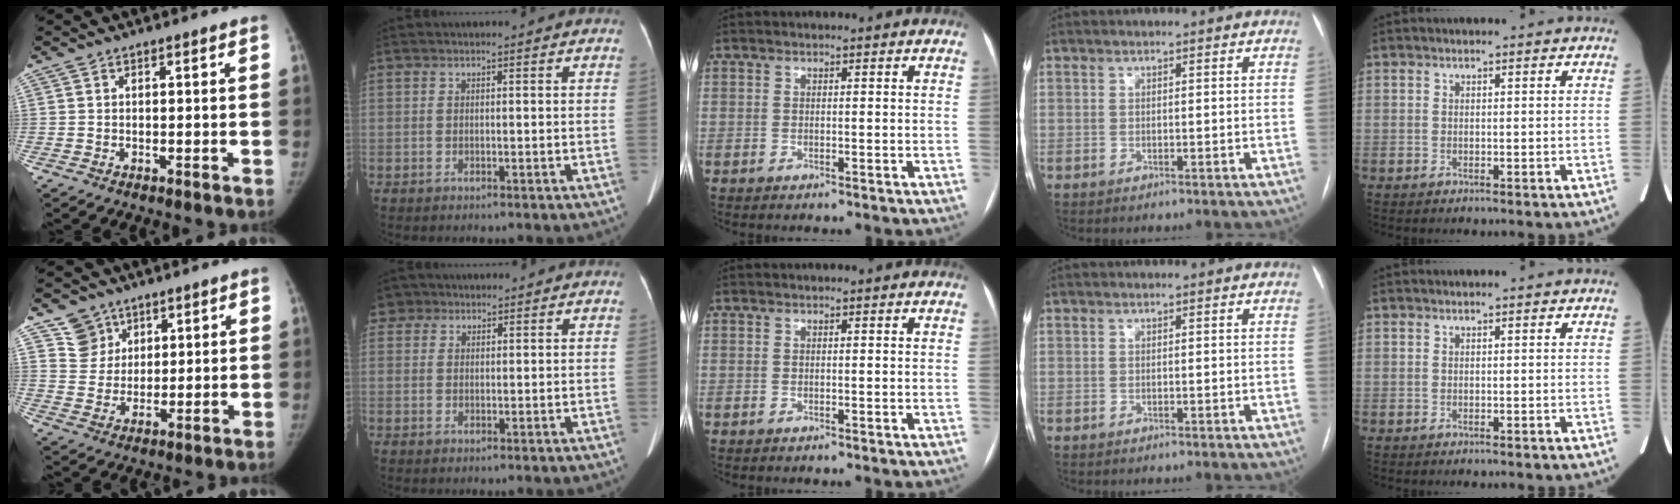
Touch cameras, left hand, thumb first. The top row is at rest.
{"thumb": {"total": 6.1, "force": [3.8, 4.7, -0.1], "torque": [0.035, -0.035, 0.077]}, "index": {"total": 3.0, "force": [1.7, 2.5, 0.1], "torque": [0.000, 0.019, 0.028]}}